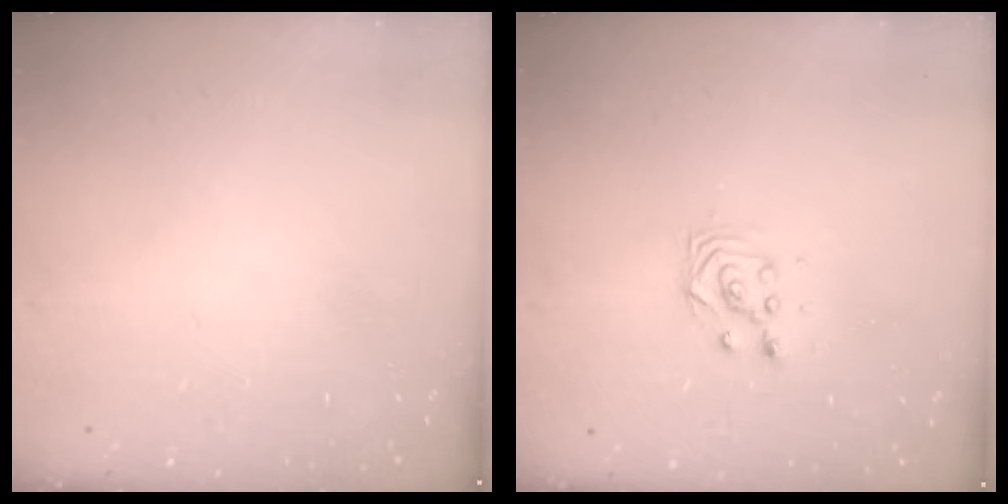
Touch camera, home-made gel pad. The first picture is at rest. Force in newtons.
{"total": 2.9, "press": 2.9, "slide": 0.4}